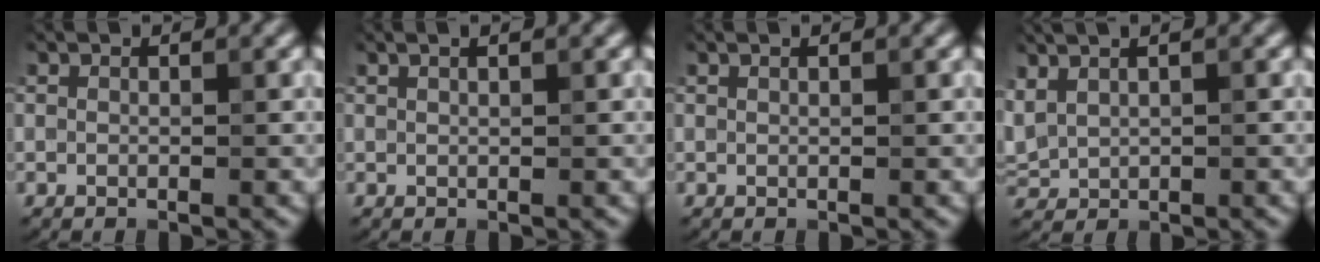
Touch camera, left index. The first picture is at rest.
{"total": 1.9, "force": [1.1, 0.6, 1.3], "torque": [-0.007, -0.003, 0.004]}
{"total": 0.6, "force": [0.4, 0.0, 0.4], "torque": [-0.006, 0.000, 0.004]}
{"total": 2.7, "force": [1.8, 1.3, 1.6], "torque": [-0.044, 0.010, 0.044]}